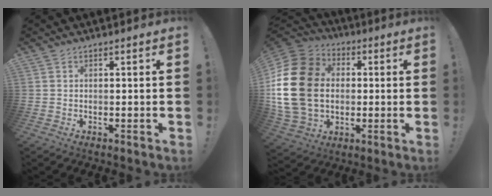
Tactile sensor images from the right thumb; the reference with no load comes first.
{"total": 23.0, "force": [1.1, 17.2, 15.2], "torque": [-0.292, 0.014, 0.027]}